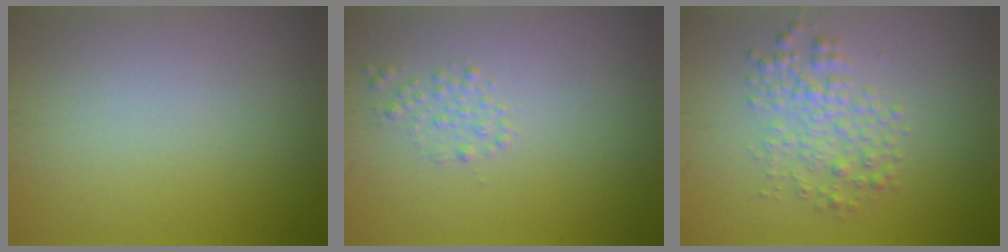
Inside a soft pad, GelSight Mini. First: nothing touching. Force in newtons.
{"total": 1.2, "press": 1.2, "slide": 0.0}
{"total": 3.1, "press": 3.1, "slide": 0.0}